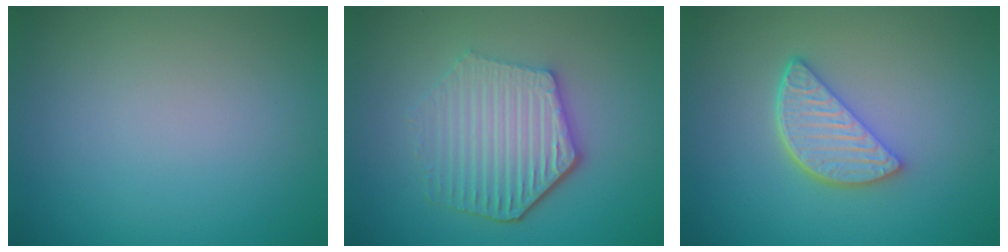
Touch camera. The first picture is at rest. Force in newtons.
{"total": 5.6, "press": 4.4, "slide": 3.4}
{"total": 3.9, "press": 3.2, "slide": 2.3}